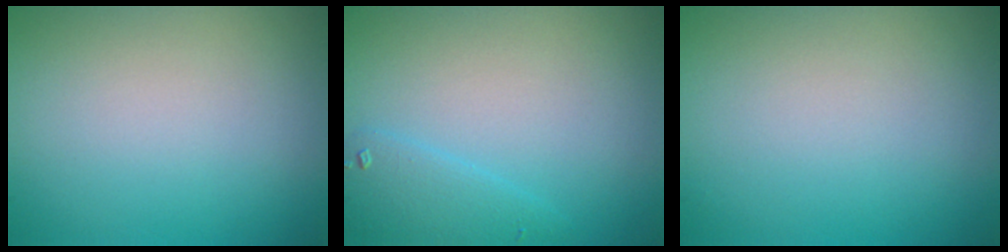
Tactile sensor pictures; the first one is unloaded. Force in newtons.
{"total": 2.1, "press": 2.1, "slide": 0.2}
{"total": 0.0}